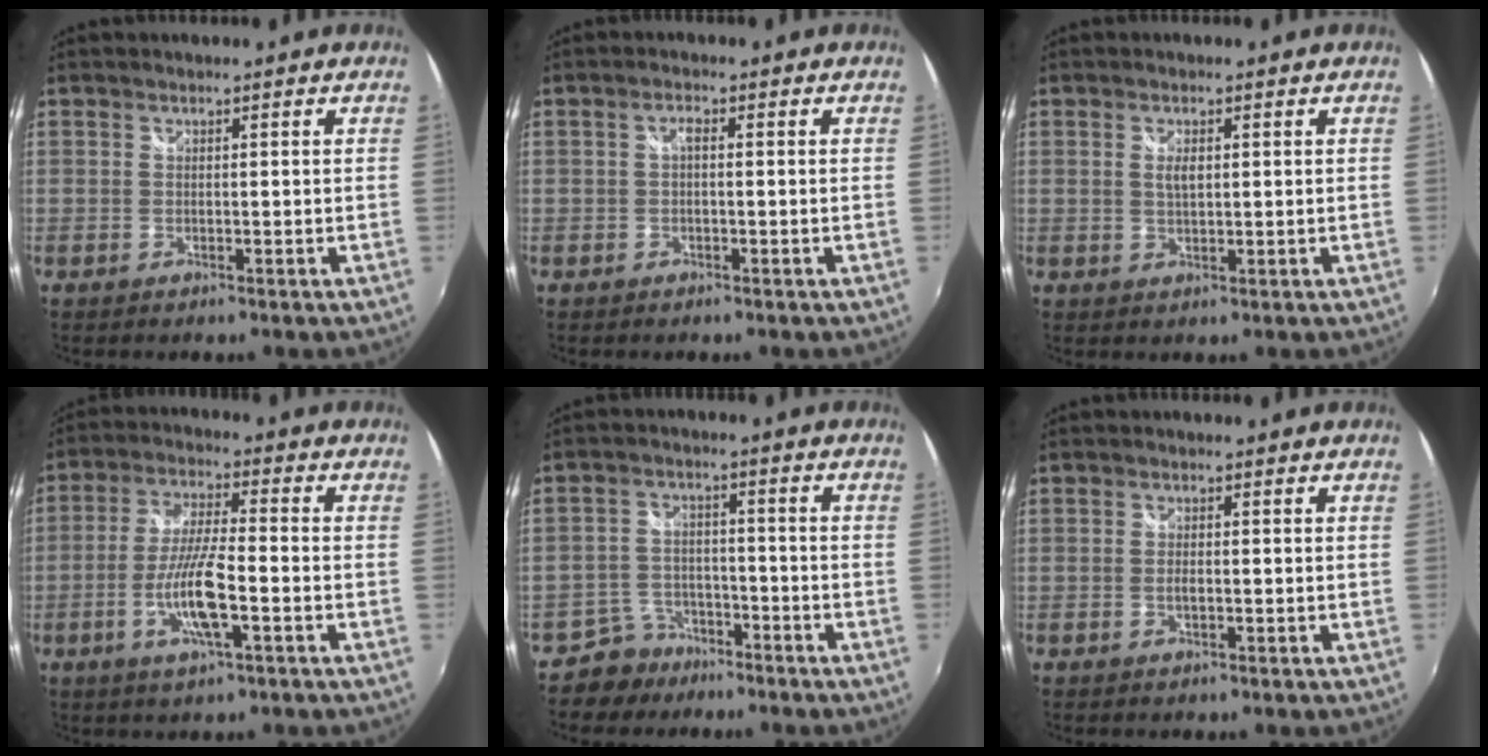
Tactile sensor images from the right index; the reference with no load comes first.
{"total": 1.4, "force": [-0.1, 0.5, 1.3], "torque": [-0.025, 0.006, -0.005]}
{"total": 2.3, "force": [0.5, 1.0, 2.0], "torque": [-0.036, -0.001, 0.009]}
{"total": 9.9, "force": [-3.5, 1.4, 9.1], "torque": [-0.183, -0.007, -0.066]}
{"total": 6.4, "force": [-4.9, 4.2, 0.5], "torque": [-0.025, 0.021, -0.082]}
{"total": 1.2, "force": [-0.4, 0.4, 1.0], "torque": [-0.023, -0.003, -0.007]}